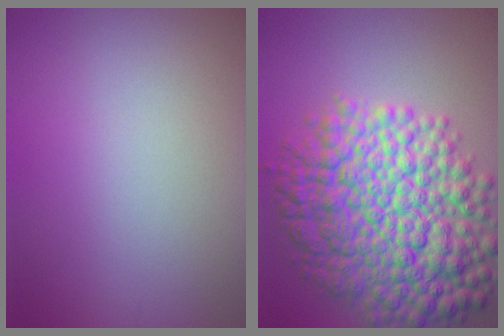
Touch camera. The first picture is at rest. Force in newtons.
{"total": 12.6, "press": 12.6, "slide": 0.2}